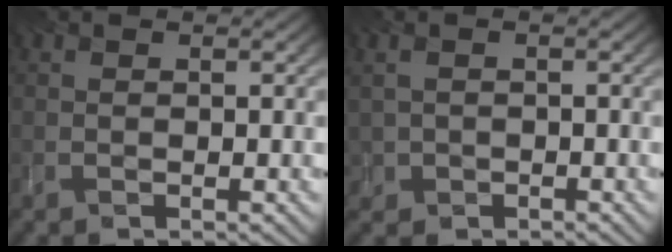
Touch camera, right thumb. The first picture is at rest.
{"total": 0.9, "force": [-0.4, 0.8, 0.1], "torque": [-0.016, -0.003, 0.007]}